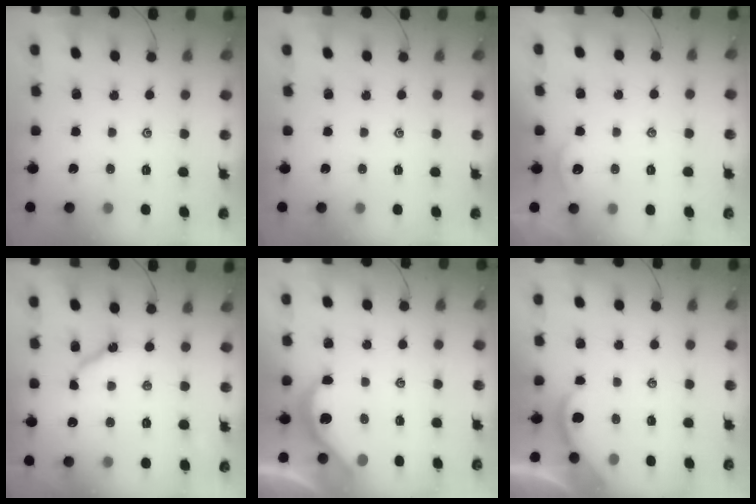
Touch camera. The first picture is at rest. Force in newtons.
{"total": 0.0}
{"total": 1.2, "press": 1.2, "slide": 0.2}
{"total": 7.4, "press": 7.4, "slide": 0.7}
{"total": 5.7, "press": 5.7, "slide": 0.2}
{"total": 1.5, "press": 1.5, "slide": 0.2}